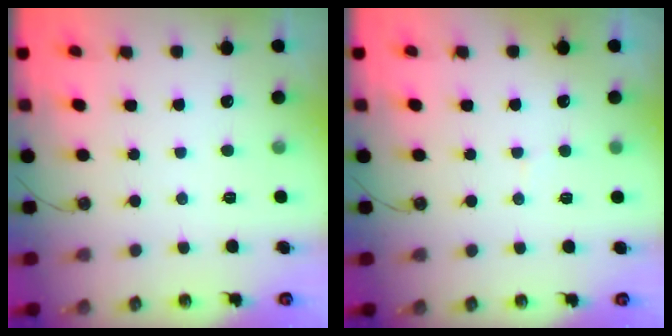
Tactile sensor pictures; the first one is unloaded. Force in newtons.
{"total": 4.6, "press": 4.6, "slide": 0.4}